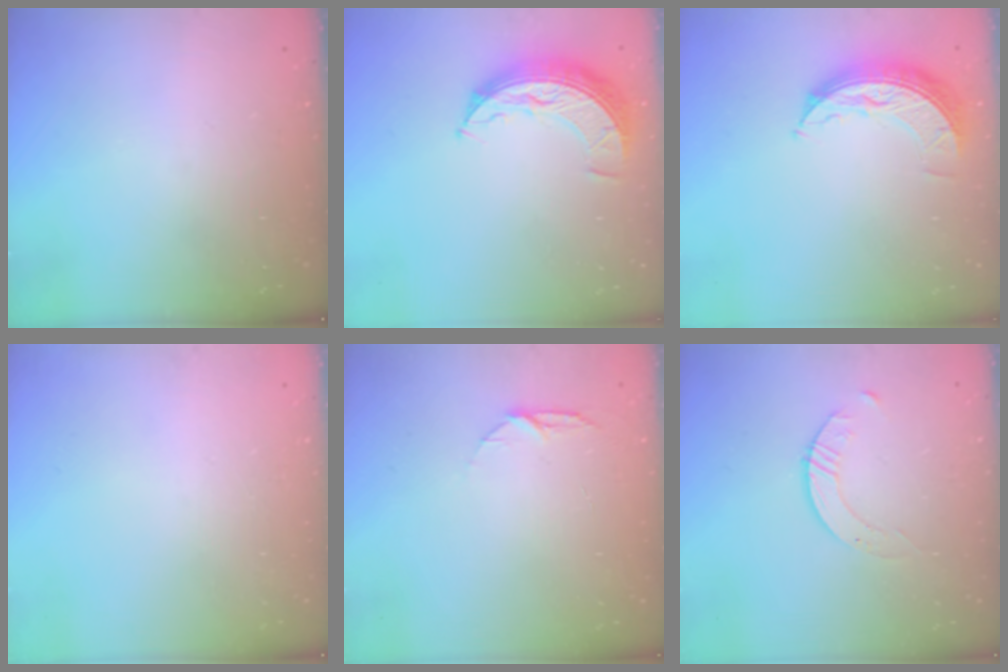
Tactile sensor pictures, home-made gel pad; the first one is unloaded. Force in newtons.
{"total": 9.1, "press": 9.1, "slide": 0.6}
{"total": 7.9, "press": 7.9, "slide": 0.6}
{"total": 0.0}
{"total": 4.8, "press": 4.8, "slide": 0.6}
{"total": 2.8, "press": 2.8, "slide": 0.3}